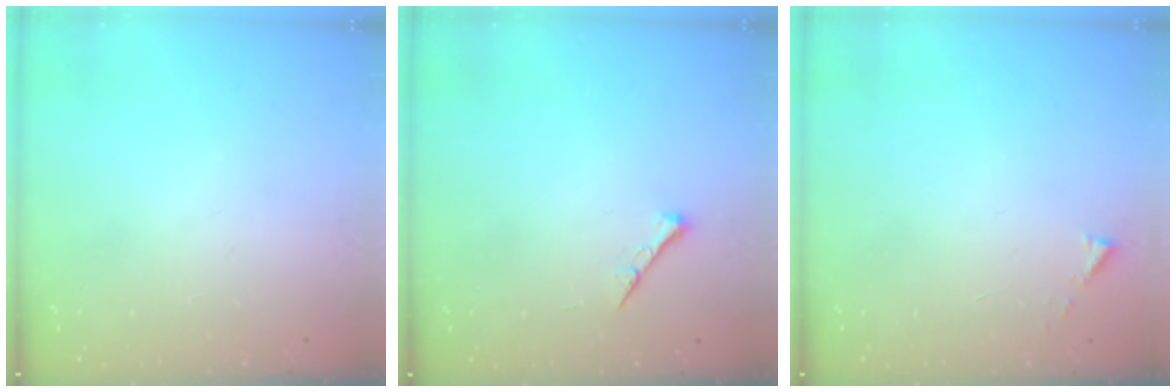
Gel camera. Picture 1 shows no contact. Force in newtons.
{"total": 4.3, "press": 4.3, "slide": 0.5}
{"total": 2.9, "press": 2.9, "slide": 0.4}